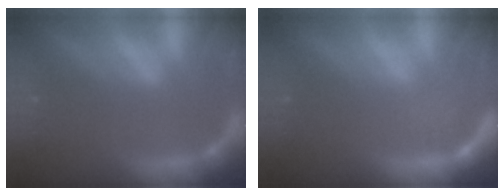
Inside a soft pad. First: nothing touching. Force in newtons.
{"total": 2.5}